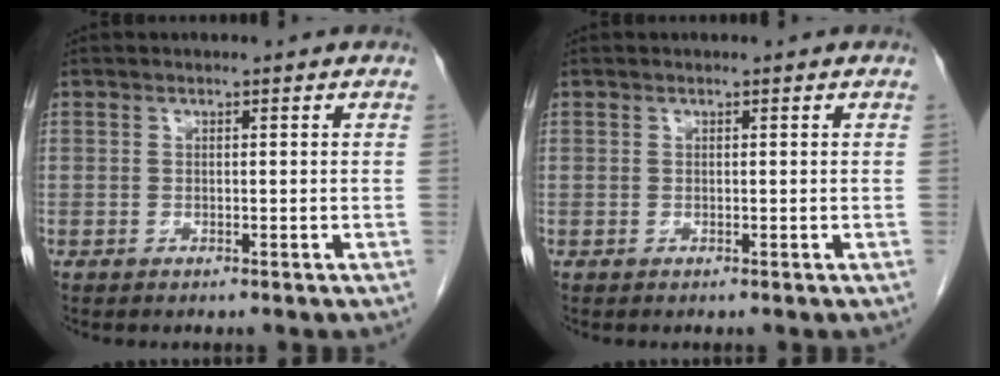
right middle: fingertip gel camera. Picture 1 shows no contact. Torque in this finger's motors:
{"motor_torque": [-0.16, 0.05, -0.02, 0.00]}